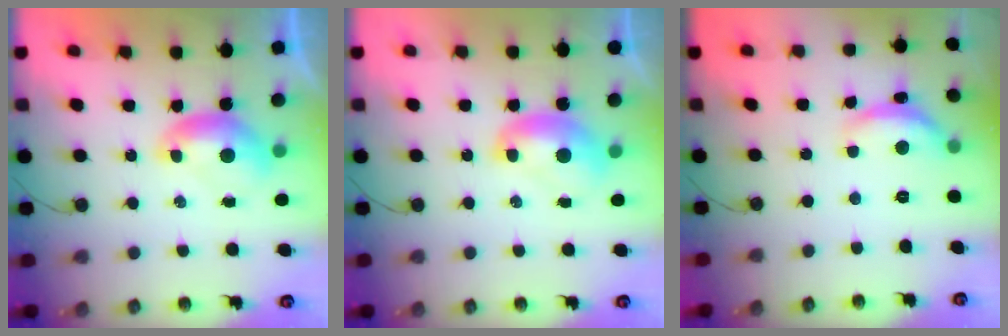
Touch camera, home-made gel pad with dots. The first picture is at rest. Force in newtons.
{"total": 2.2, "press": 2.1, "slide": 0.3}
{"total": 5.1, "press": 5.1, "slide": 0.6}